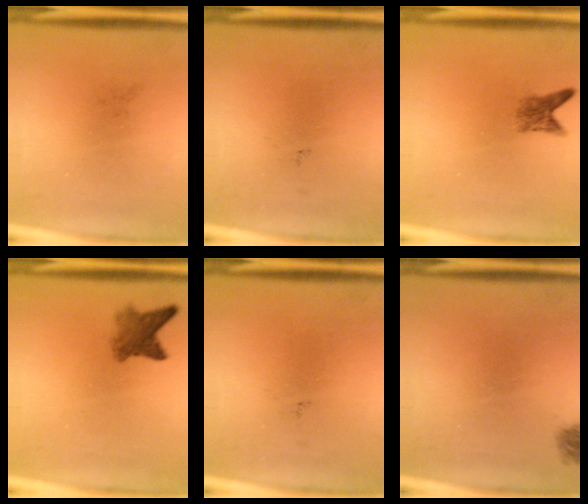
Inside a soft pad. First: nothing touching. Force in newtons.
{"total": 0.0}
{"total": 2.3}
{"total": 3.7}
{"total": 0.0}
{"total": 1.0}